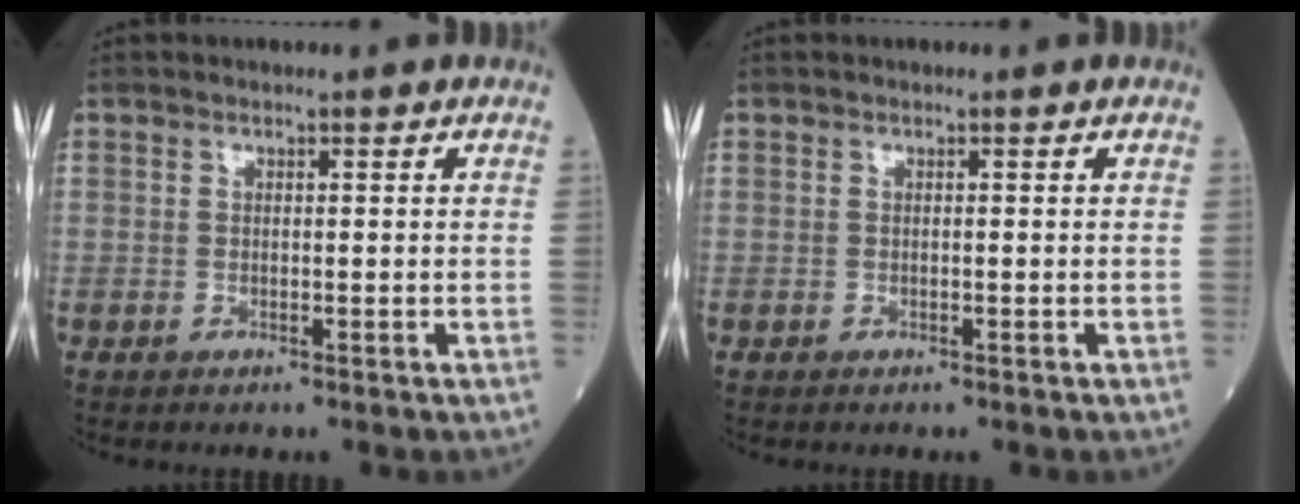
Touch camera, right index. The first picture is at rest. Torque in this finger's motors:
{"motor_torque": [0.00, 0.00, -0.02, -0.01]}